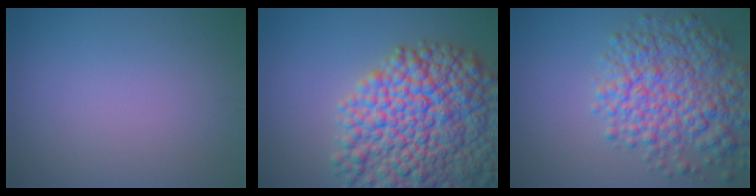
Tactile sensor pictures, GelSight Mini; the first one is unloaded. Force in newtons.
{"total": 13.8, "press": 13.8, "slide": 0.7}
{"total": 8.0, "press": 8.0, "slide": 0.2}